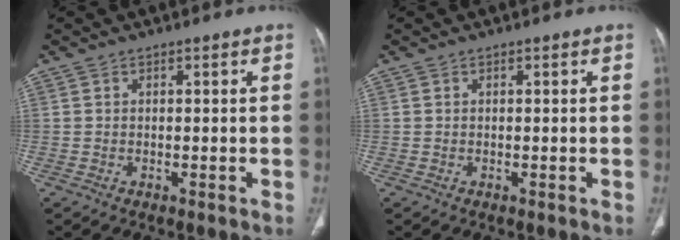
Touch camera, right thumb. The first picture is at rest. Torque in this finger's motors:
{"motor_torque": [-0.12, 0.13, -0.23, 0.24, 0.00]}